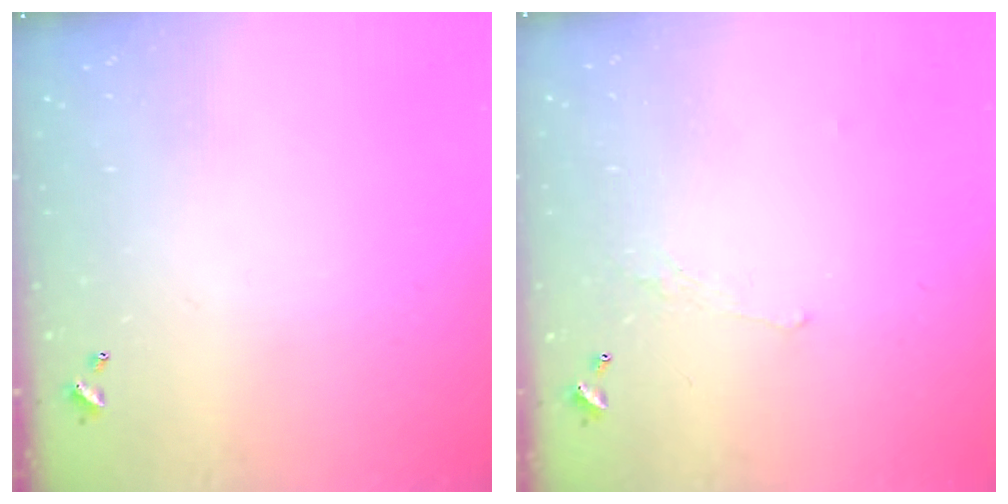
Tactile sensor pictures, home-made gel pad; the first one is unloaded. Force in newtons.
{"total": 0.6, "press": 0.2, "slide": 0.6}